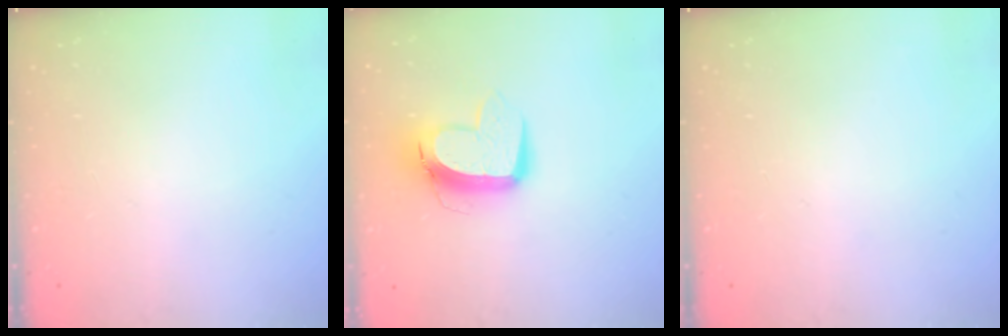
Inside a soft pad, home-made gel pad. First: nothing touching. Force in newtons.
{"total": 11.5, "press": 11.4, "slide": 1.2}
{"total": 0.0}